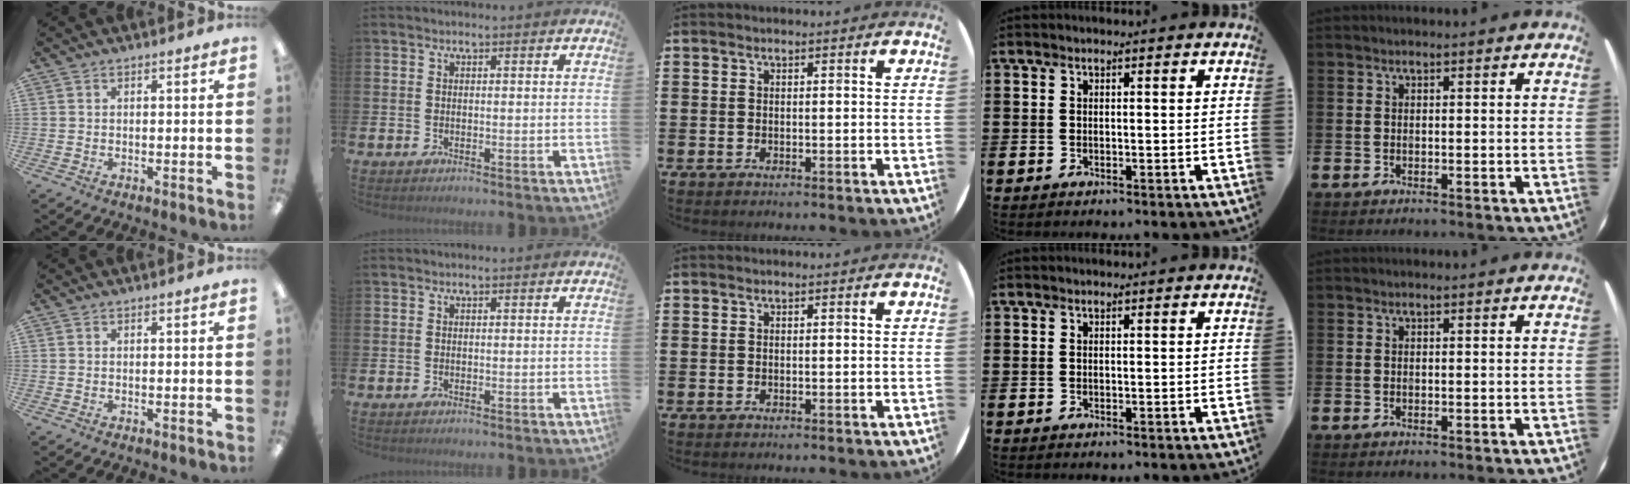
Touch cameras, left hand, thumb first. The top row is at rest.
{}